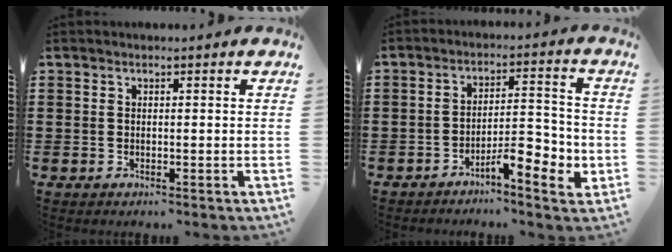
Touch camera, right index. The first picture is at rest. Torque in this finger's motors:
{"motor_torque": [0.61, -0.59, 0.32, 0.13]}